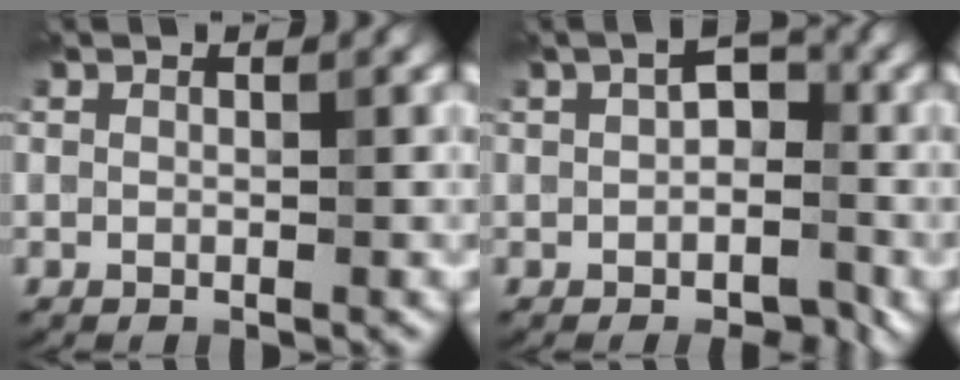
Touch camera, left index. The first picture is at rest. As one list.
[{"total": 3.7, "force": [-0.6, 2.3, 2.9], "torque": [-0.034, 0.002, -0.013]}]